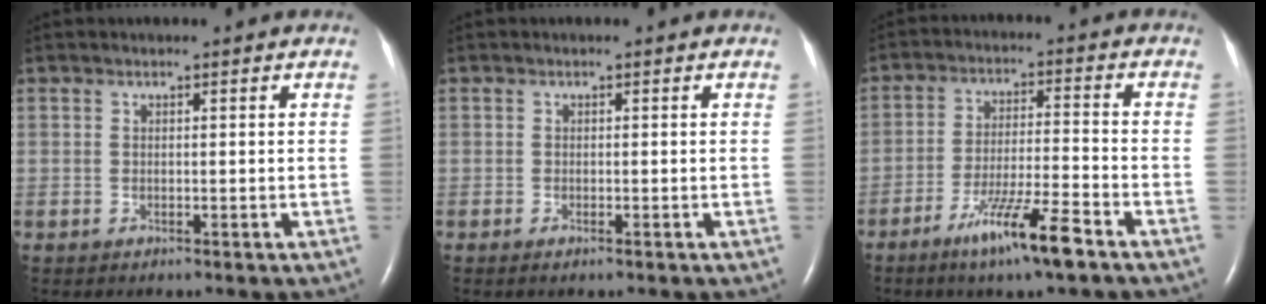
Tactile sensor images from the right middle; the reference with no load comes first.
{"total": 0.7, "force": [-0.5, 0.1, 0.5], "torque": [-0.013, -0.002, -0.006]}
{"total": 9.7, "force": [-6.2, 0.1, 7.5], "torque": [-0.141, -0.021, -0.111]}